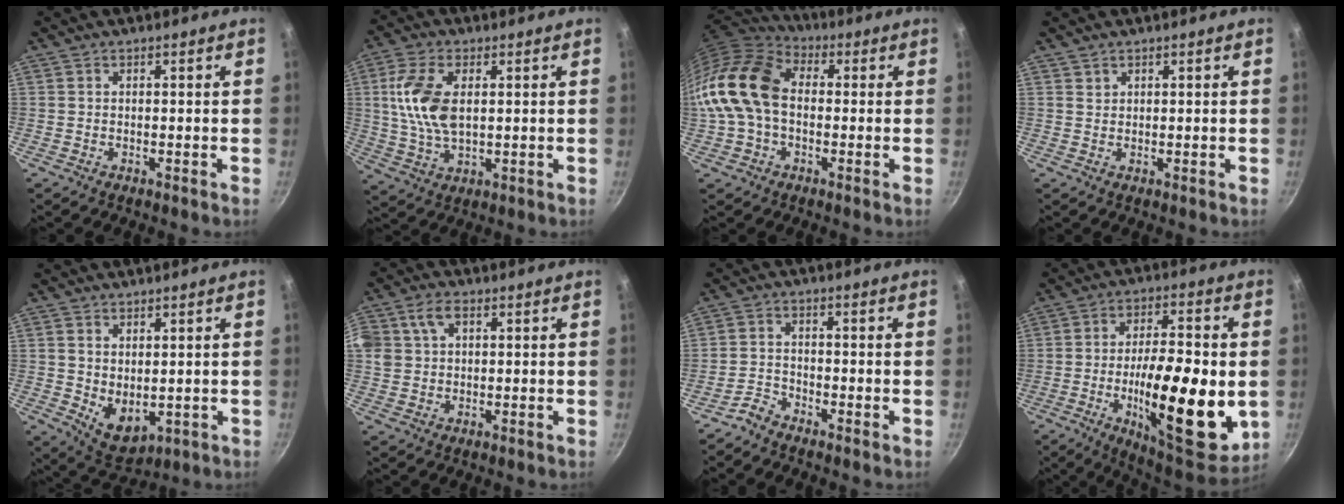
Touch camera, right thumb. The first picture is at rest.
{"total": 11.0, "force": [1.9, 6.0, 9.0], "torque": [-0.177, -0.003, 0.037]}
{"total": 16.8, "force": [-0.6, 11.9, 11.8], "torque": [-0.213, 0.040, -0.028]}
{"total": 0.9, "force": [0.7, 0.5, 0.1], "torque": [0.004, 0.000, 0.015]}
{"total": 6.6, "force": [1.0, 4.3, 4.9], "torque": [-0.065, -0.024, 0.035]}
{"total": 7.4, "force": [2.3, 5.3, 4.6], "torque": [-0.085, 0.013, 0.038]}
{"total": 2.9, "force": [-2.6, 1.0, 0.6], "torque": [-0.015, 0.024, -0.058]}
{"total": 23.6, "force": [-4.1, 8.5, 21.6], "torque": [-0.307, 0.002, -0.060]}